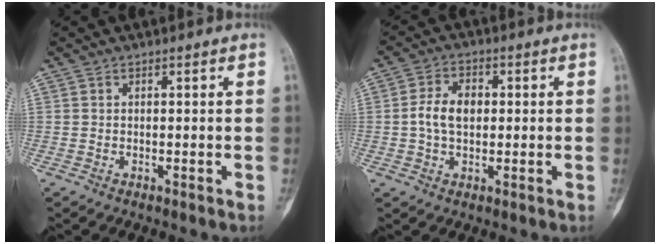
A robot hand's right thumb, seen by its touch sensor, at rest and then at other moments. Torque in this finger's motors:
{"motor_torque": [0.82, 1.07, 0.39, -0.36, 0.04]}